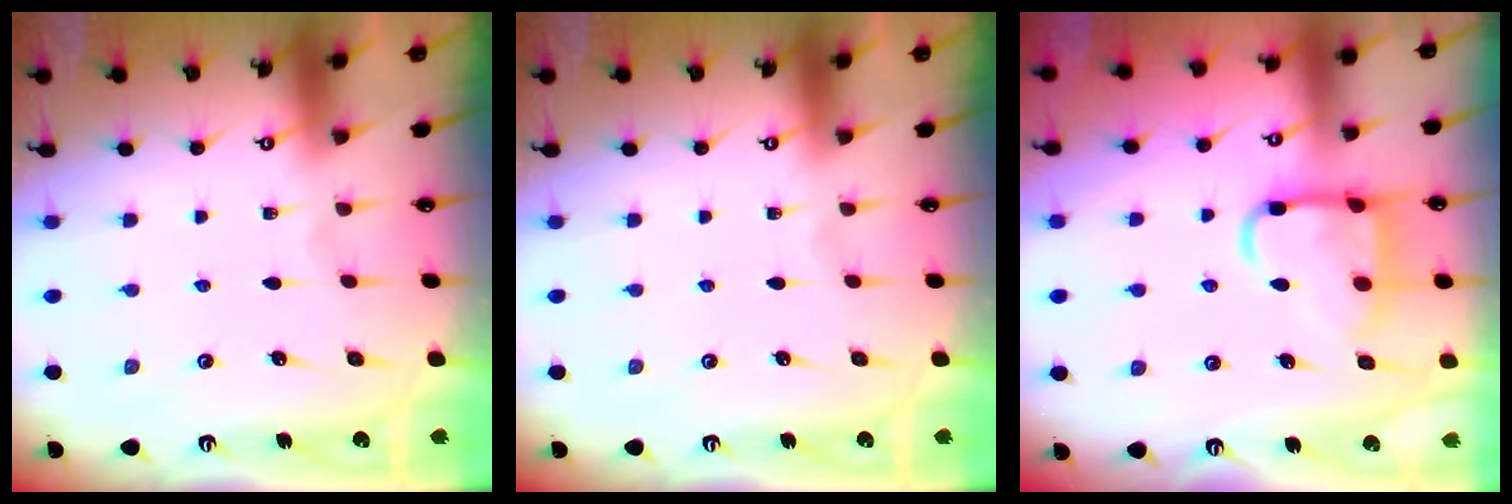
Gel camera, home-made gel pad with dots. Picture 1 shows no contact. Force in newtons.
{"total": 0.0}
{"total": 13.4, "press": 13.3, "slide": 1.5}